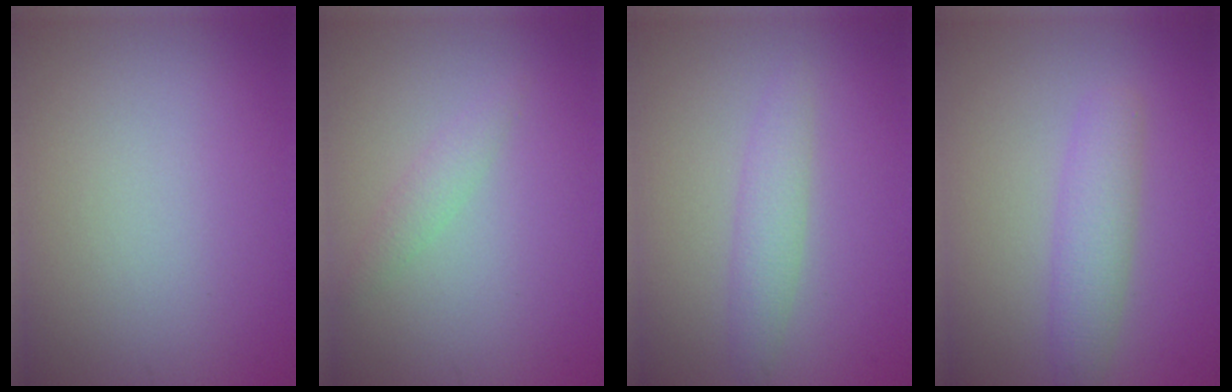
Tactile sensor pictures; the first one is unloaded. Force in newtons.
{"total": 1.3, "press": 1.3, "slide": 0.1}
{"total": 2.1, "press": 2.1, "slide": 0.1}
{"total": 3.0, "press": 3.0, "slide": 0.1}